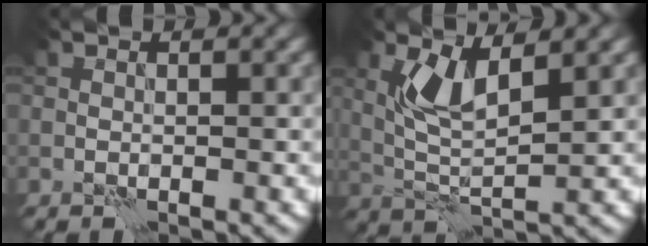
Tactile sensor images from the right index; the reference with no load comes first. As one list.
[{"total": 4.2, "force": [1.8, 1.4, 3.5], "torque": [-0.079, -0.006, 0.038]}]